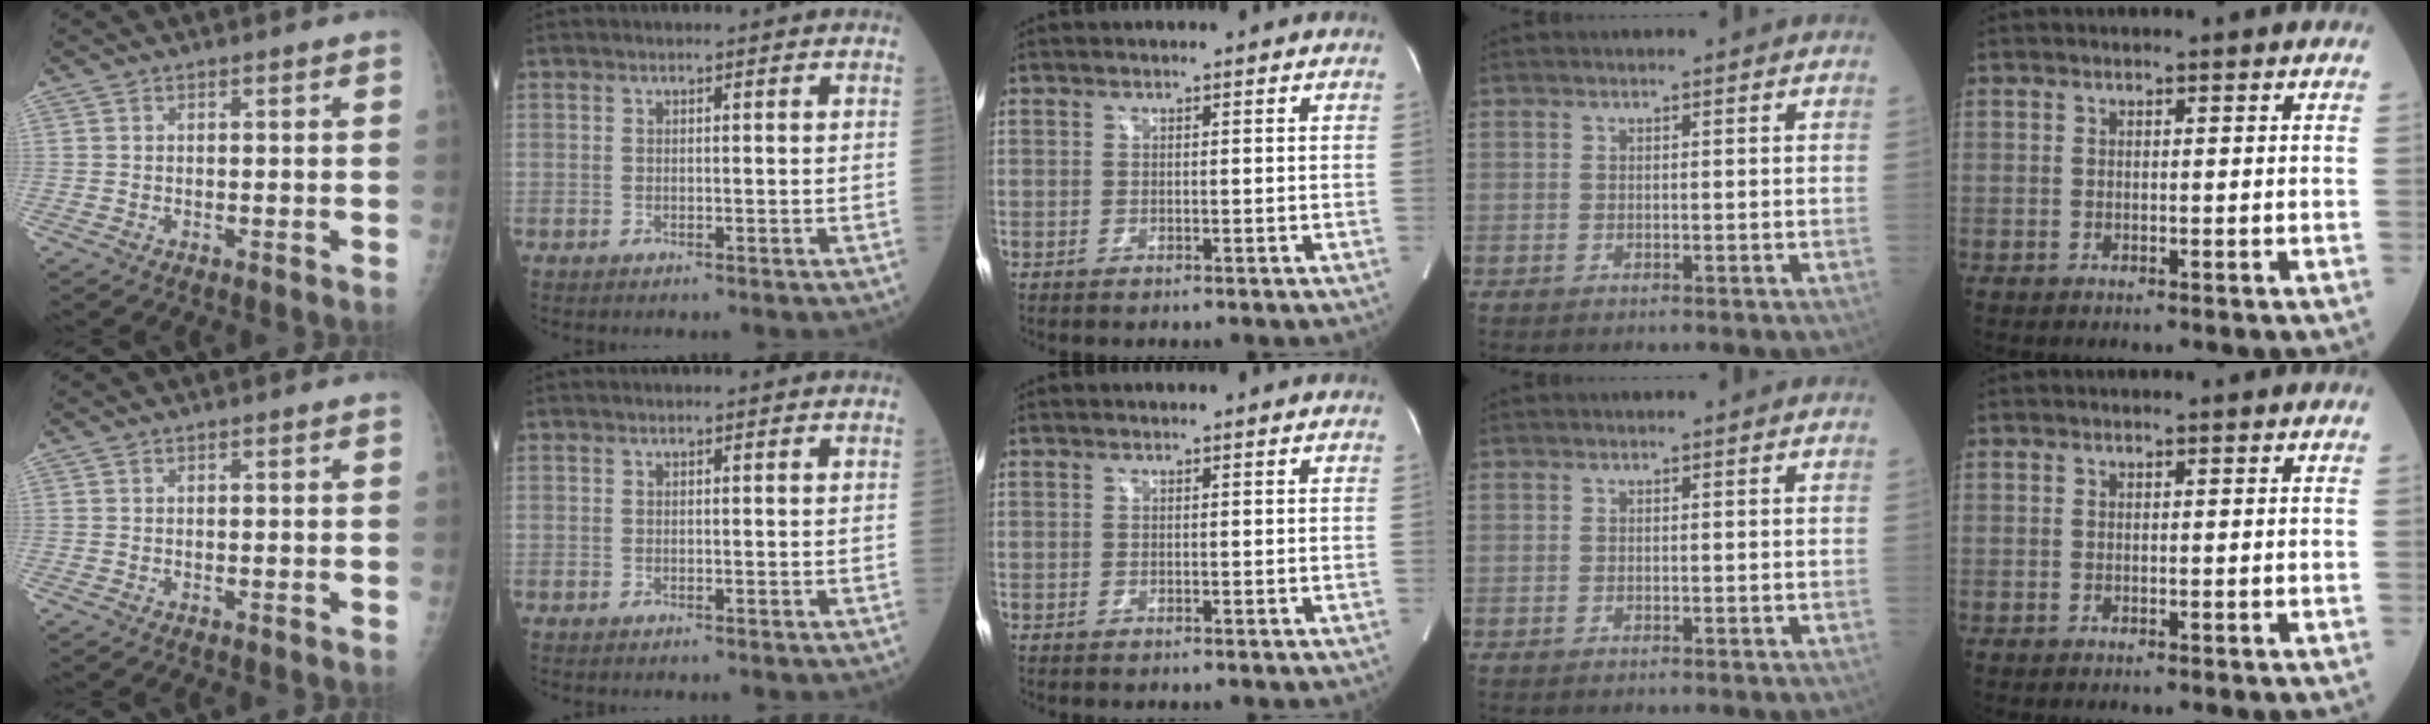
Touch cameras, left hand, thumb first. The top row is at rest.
{}